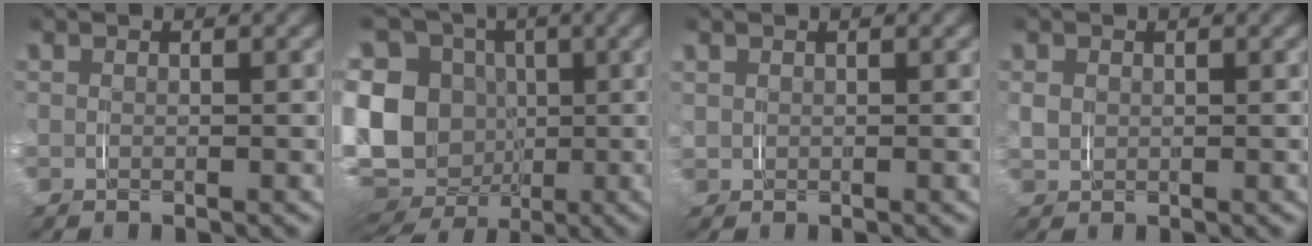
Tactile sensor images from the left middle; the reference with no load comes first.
{"total": 15.9, "force": [-2.4, 13.8, 7.6], "torque": [-0.188, -0.063, -0.030]}
{"total": 1.2, "force": [0.4, 1.1, 0.3], "torque": [-0.018, 0.003, 0.007]}
{"total": 1.6, "force": [0.2, 1.5, 0.7], "torque": [-0.028, -0.003, 0.009]}